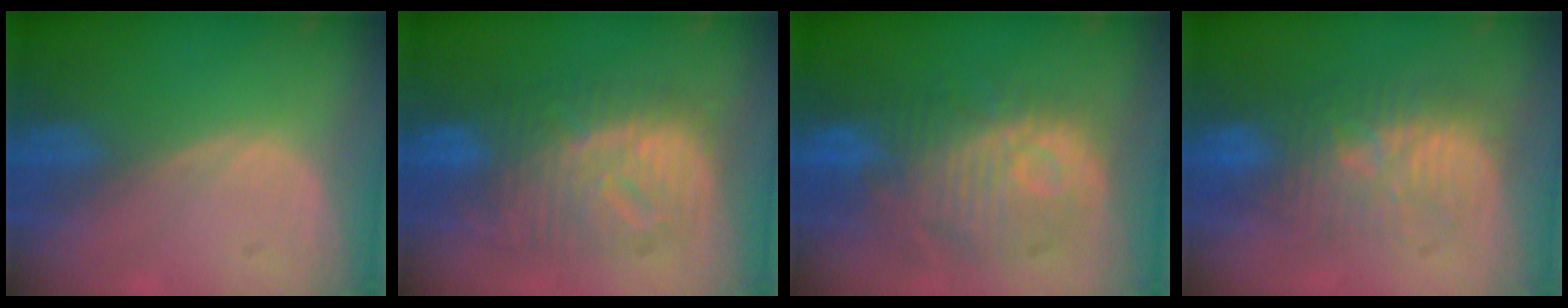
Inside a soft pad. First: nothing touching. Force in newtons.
{"total": 10.8, "press": 10.8, "slide": 0.8}
{"total": 11.3, "press": 10.6, "slide": 3.7}
{"total": 9.3, "press": 9.1, "slide": 1.6}